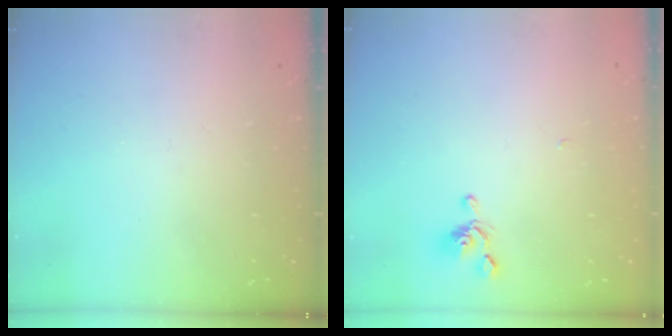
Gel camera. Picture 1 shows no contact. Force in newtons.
{"total": 0.8, "press": 0.6, "slide": 0.5}